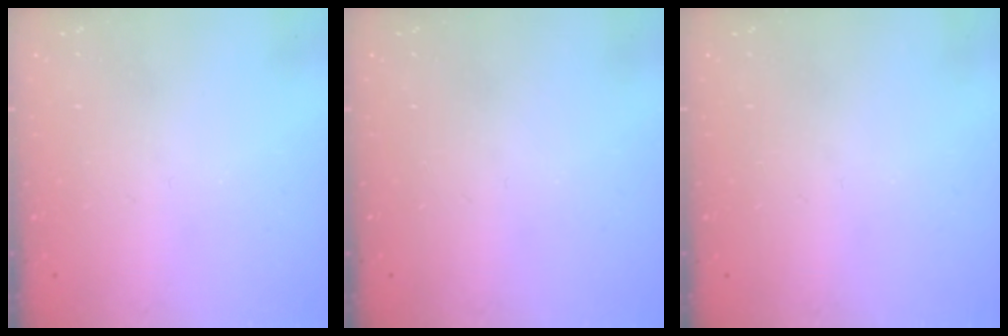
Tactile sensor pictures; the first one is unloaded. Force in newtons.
{"total": 0.0}
{"total": 0.0}